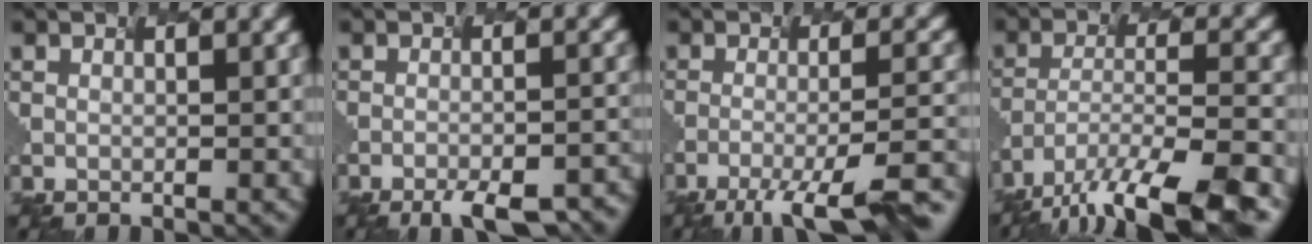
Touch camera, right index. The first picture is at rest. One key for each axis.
{"total": 7.0, "fx": -5.0, "fy": 1.6, "fz": 4.7, "tx": -0.065, "ty": -0.015, "tz": -0.056}
{"total": 10.5, "fx": -6.8, "fy": 2.1, "fz": 7.7, "tx": -0.112, "ty": -0.003, "tz": -0.091}
{"total": 12.2, "fx": -9.8, "fy": 2.8, "fz": 6.7, "tx": -0.129, "ty": -0.021, "tz": -0.147}